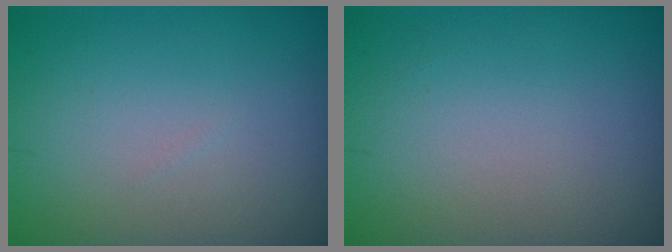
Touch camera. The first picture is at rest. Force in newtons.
{"total": 0.0}